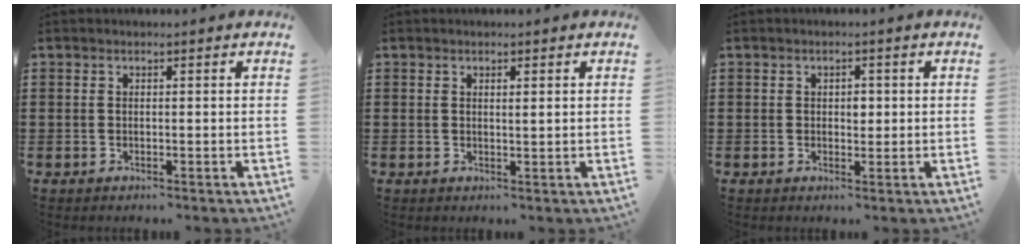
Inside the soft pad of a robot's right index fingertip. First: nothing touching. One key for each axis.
{"total": 0.9, "fx": 0.4, "fy": 0.1, "fz": 0.7, "tx": -0.015, "ty": 0.002, "tz": 0.007}
{"total": 1.7, "fx": 0.3, "fy": 1.1, "fz": 1.3, "tx": -0.010, "ty": 0.001, "tz": 0.000}